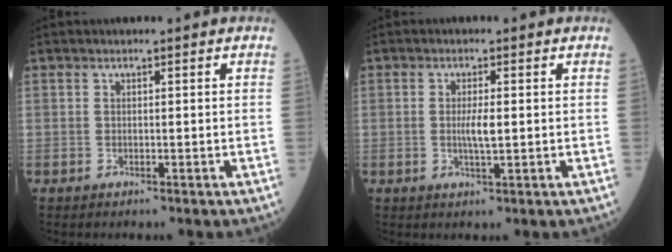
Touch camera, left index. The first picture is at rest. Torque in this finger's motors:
{"motor_torque": [0.57, 0.20, 0.07, 0.02]}